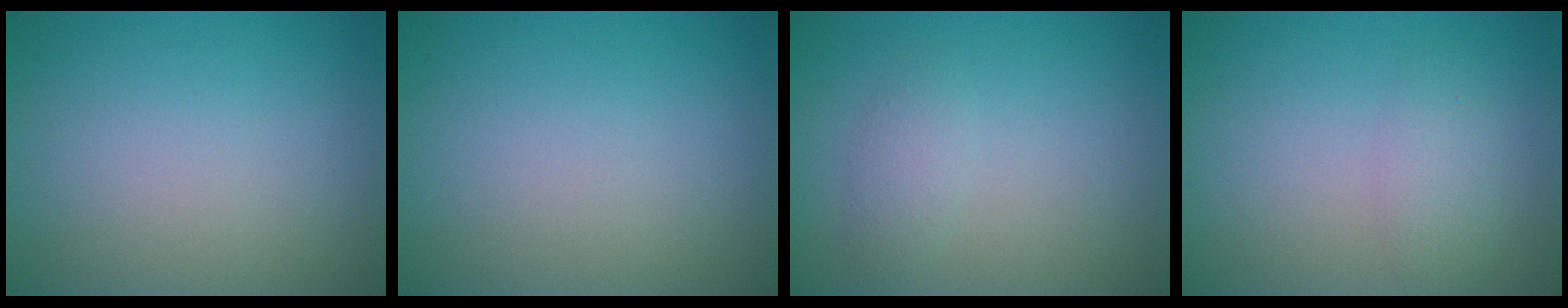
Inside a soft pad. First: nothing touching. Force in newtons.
{"total": 0.0}
{"total": 1.5, "press": 1.5, "slide": 0.0}
{"total": 1.9, "press": 1.9, "slide": 0.1}